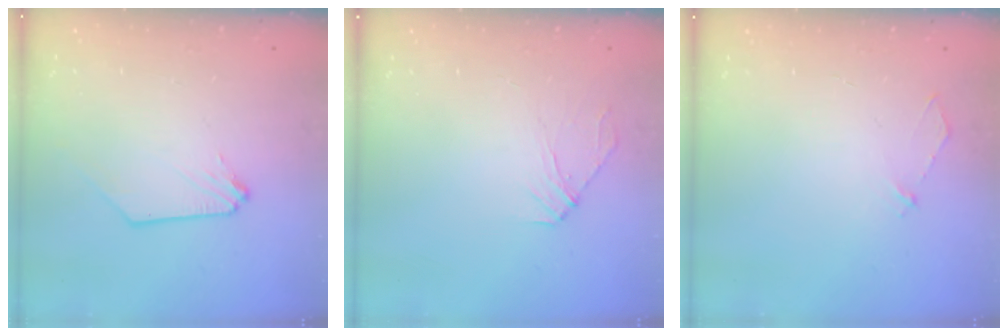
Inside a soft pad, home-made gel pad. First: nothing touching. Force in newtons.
{"total": 4.4, "press": 4.4, "slide": 0.4}
{"total": 3.0, "press": 3.0, "slide": 0.4}